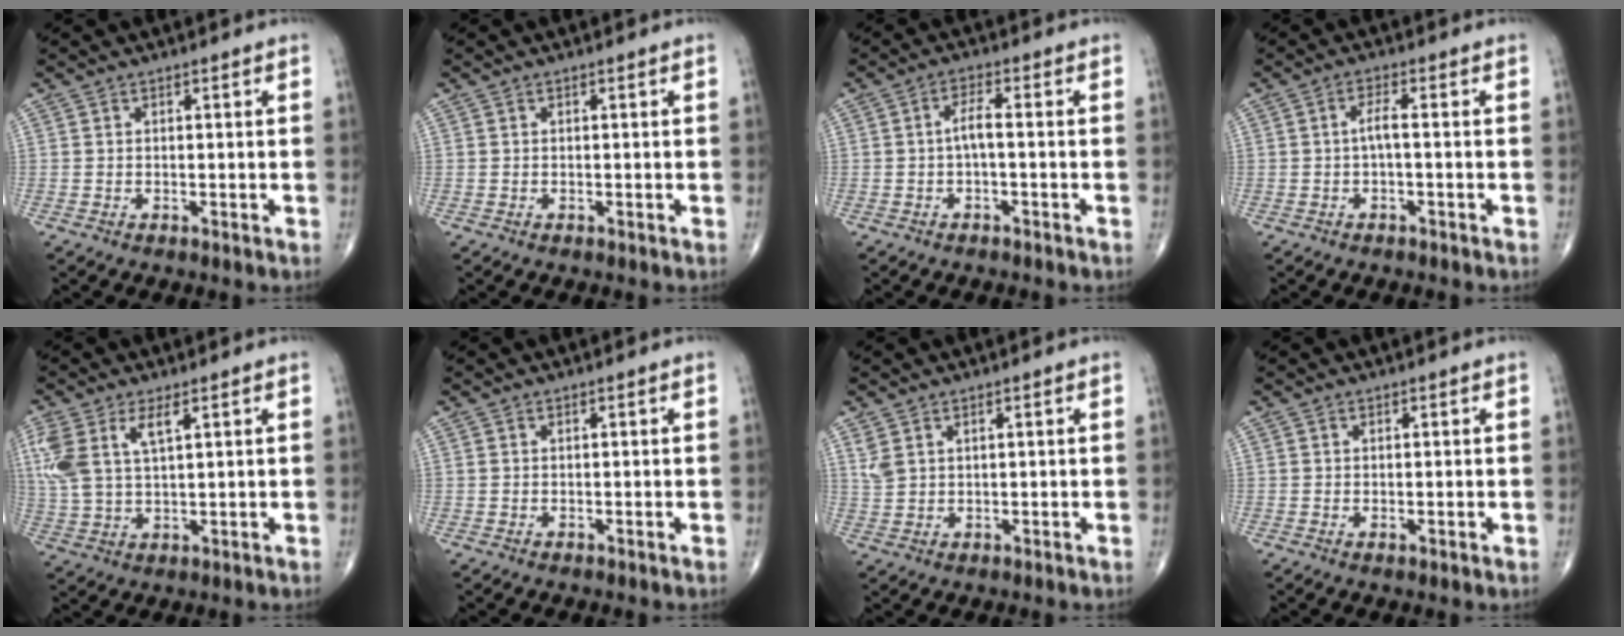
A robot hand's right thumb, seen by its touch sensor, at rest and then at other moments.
{"total": 0.0}
{"total": 2.8, "force": [-0.5, 0.6, 2.7], "torque": [-0.053, 0.015, -0.009]}
{"total": 2.2, "force": [-0.4, 0.2, 2.1], "torque": [-0.044, 0.011, -0.007]}
{"total": 9.8, "force": [3.8, 4.4, 7.9], "torque": [-0.190, 0.003, 0.085]}
{"total": 0.0}
{"total": 2.7, "force": [1.6, 1.6, 1.5], "torque": [-0.030, -0.003, 0.043]}
{"total": 0.6, "force": [0.1, 0.1, 0.5], "torque": [-0.009, -0.004, 0.001]}